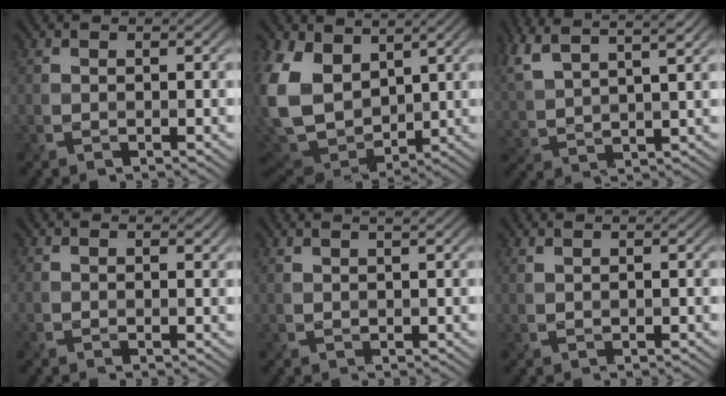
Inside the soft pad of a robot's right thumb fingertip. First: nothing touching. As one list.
[{"total": 12.9, "force": [4.3, 8.9, 8.3], "torque": [-0.239, 0.000, 0.087]}, {"total": 9.9, "force": [7.3, 2.5, 6.3], "torque": [-0.160, 0.024, 0.128]}, {"total": 0.9, "force": [0.7, 0.4, 0.5], "torque": [-0.007, -0.005, 0.013]}, {"total": 2.0, "force": [1.7, 0.2, 1.0], "torque": [-0.013, 0.000, 0.027]}, {"total": 1.0, "force": [1.0, -0.1, 0.2], "torque": [-0.011, -0.001, 0.023]}]